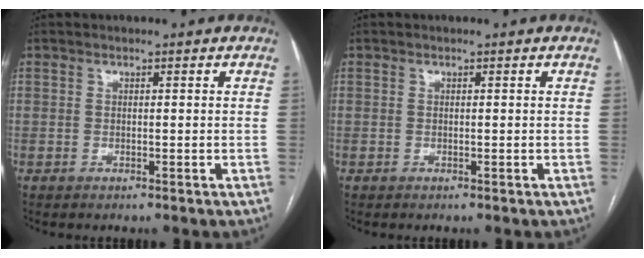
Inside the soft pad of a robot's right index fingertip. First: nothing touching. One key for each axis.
{"total": 0.0}